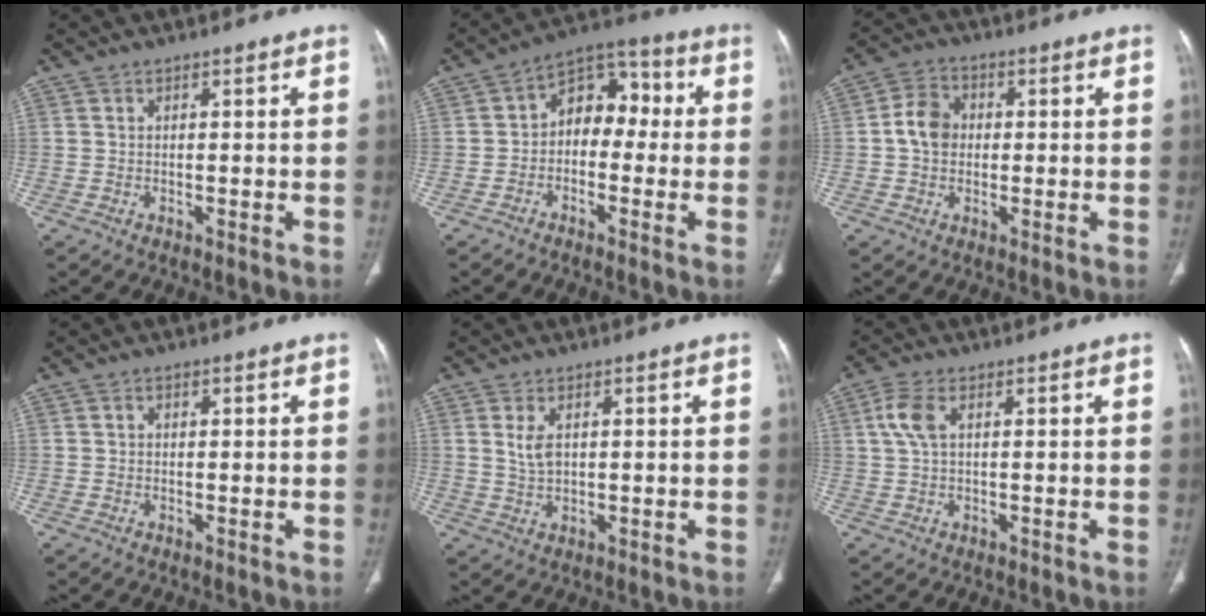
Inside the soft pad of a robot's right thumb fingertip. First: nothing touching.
{"total": 9.5, "force": [-0.5, 6.8, 6.6], "torque": [-0.058, 0.043, -0.027]}
{"total": 6.5, "force": [0.2, 5.3, 3.8], "torque": [-0.056, 0.014, -0.004]}
{"total": 0.6, "force": [0.2, 0.5, 0.3], "torque": [0.000, 0.000, 0.001]}
{"total": 3.7, "force": [1.0, 2.2, 2.8], "torque": [-0.054, -0.004, 0.025]}
{"total": 4.7, "force": [1.3, 2.4, 3.8], "torque": [-0.098, 0.013, 0.026]}